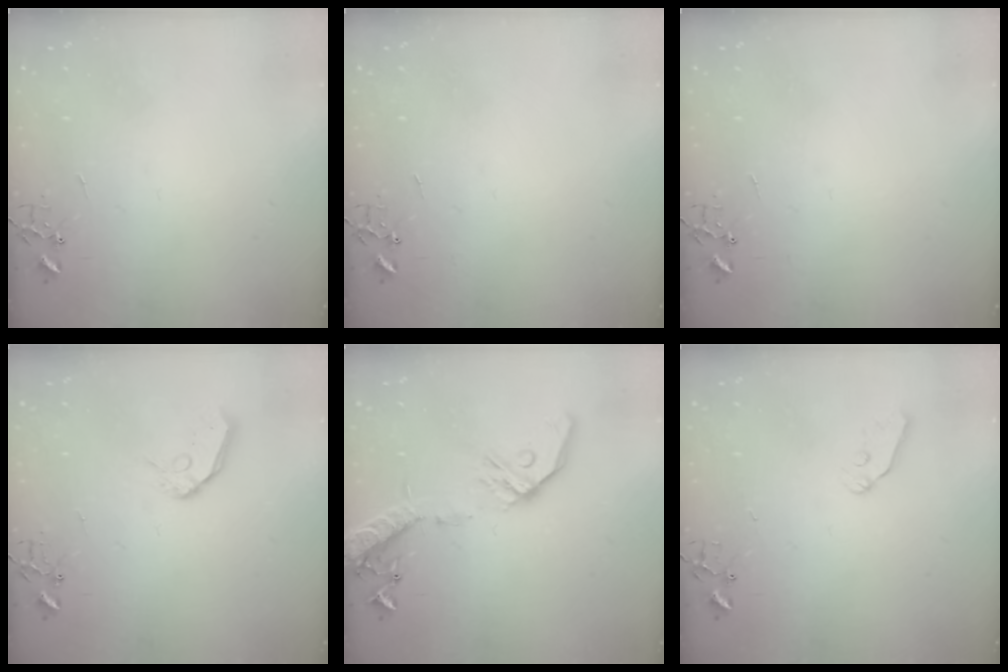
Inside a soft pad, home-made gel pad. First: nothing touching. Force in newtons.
{"total": 0.0}
{"total": 0.0}
{"total": 9.2, "press": 9.1, "slide": 0.9}
{"total": 16.0, "press": 15.7, "slide": 3.1}
{"total": 6.7, "press": 6.7, "slide": 0.8}